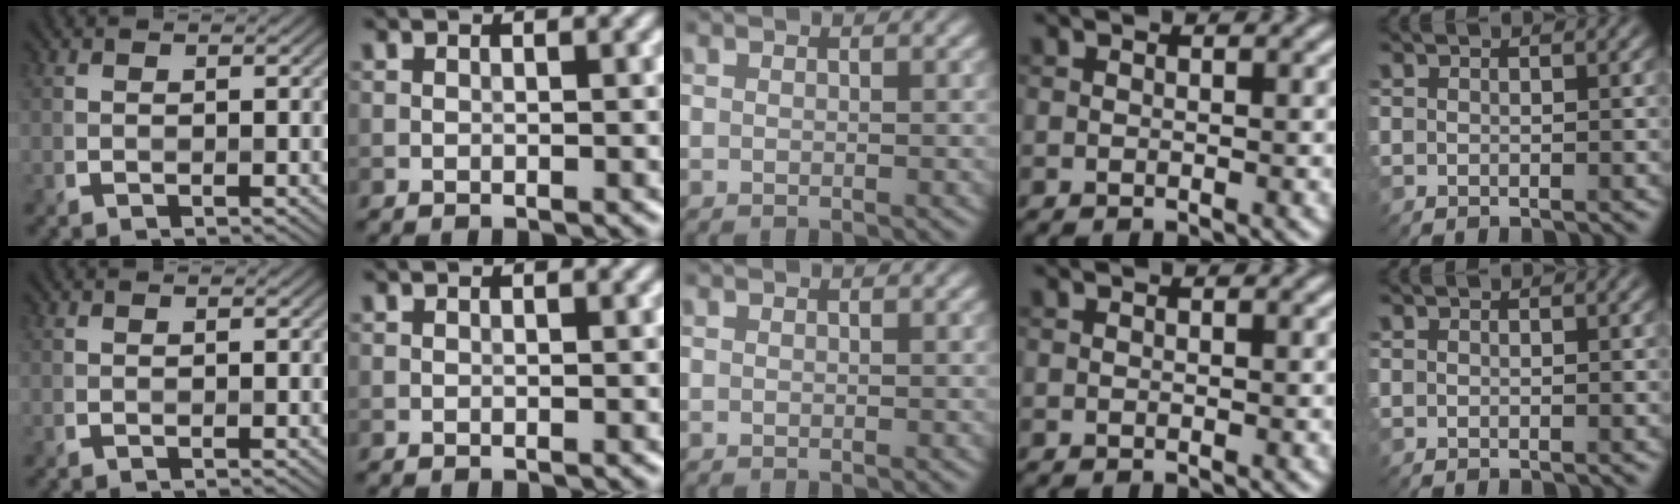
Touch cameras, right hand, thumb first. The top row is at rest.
{}